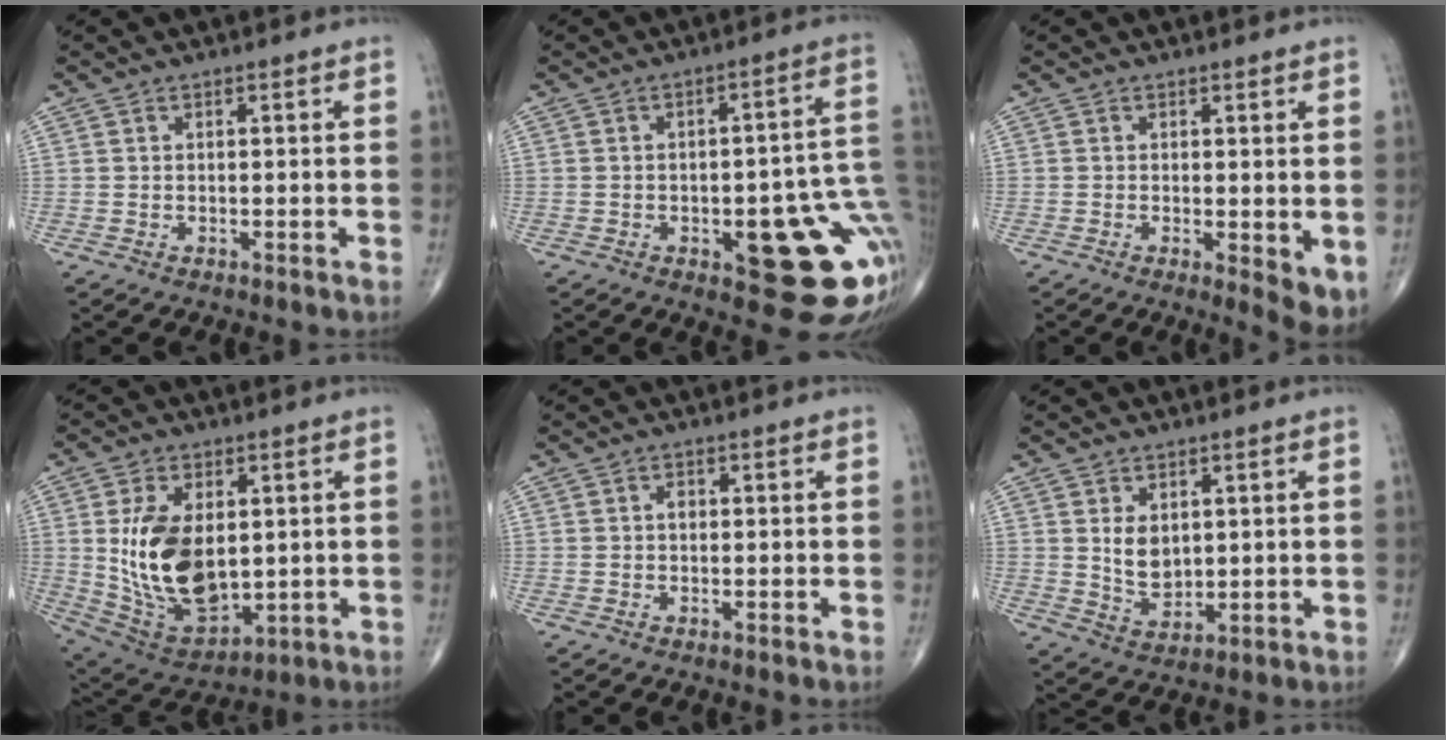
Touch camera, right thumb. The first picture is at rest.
{"total": 18.3, "force": [-4.0, 6.5, 16.7], "torque": [-0.155, 0.027, -0.029]}
{"total": 5.1, "force": [-0.5, 1.7, 4.8], "torque": [-0.062, -0.014, -0.007]}
{"total": 17.8, "force": [1.2, 10.4, 14.3], "torque": [-0.245, -0.015, 0.046]}
{"total": 1.1, "force": [0.1, 0.8, 0.8], "torque": [-0.009, 0.003, -0.001]}
{"total": 6.7, "force": [1.6, 4.4, 4.8], "torque": [-0.067, -0.019, 0.043]}